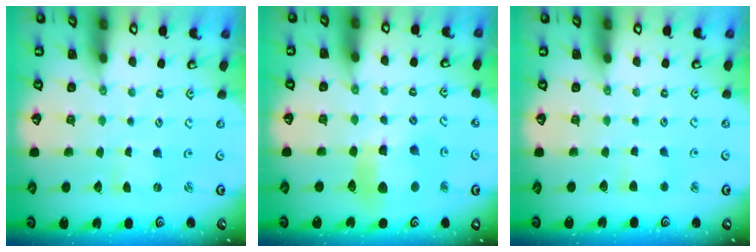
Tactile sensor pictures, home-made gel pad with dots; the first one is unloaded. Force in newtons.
{"total": 11.5, "press": 11.4, "slide": 1.6}
{"total": 3.5, "press": 3.5, "slide": 0.7}